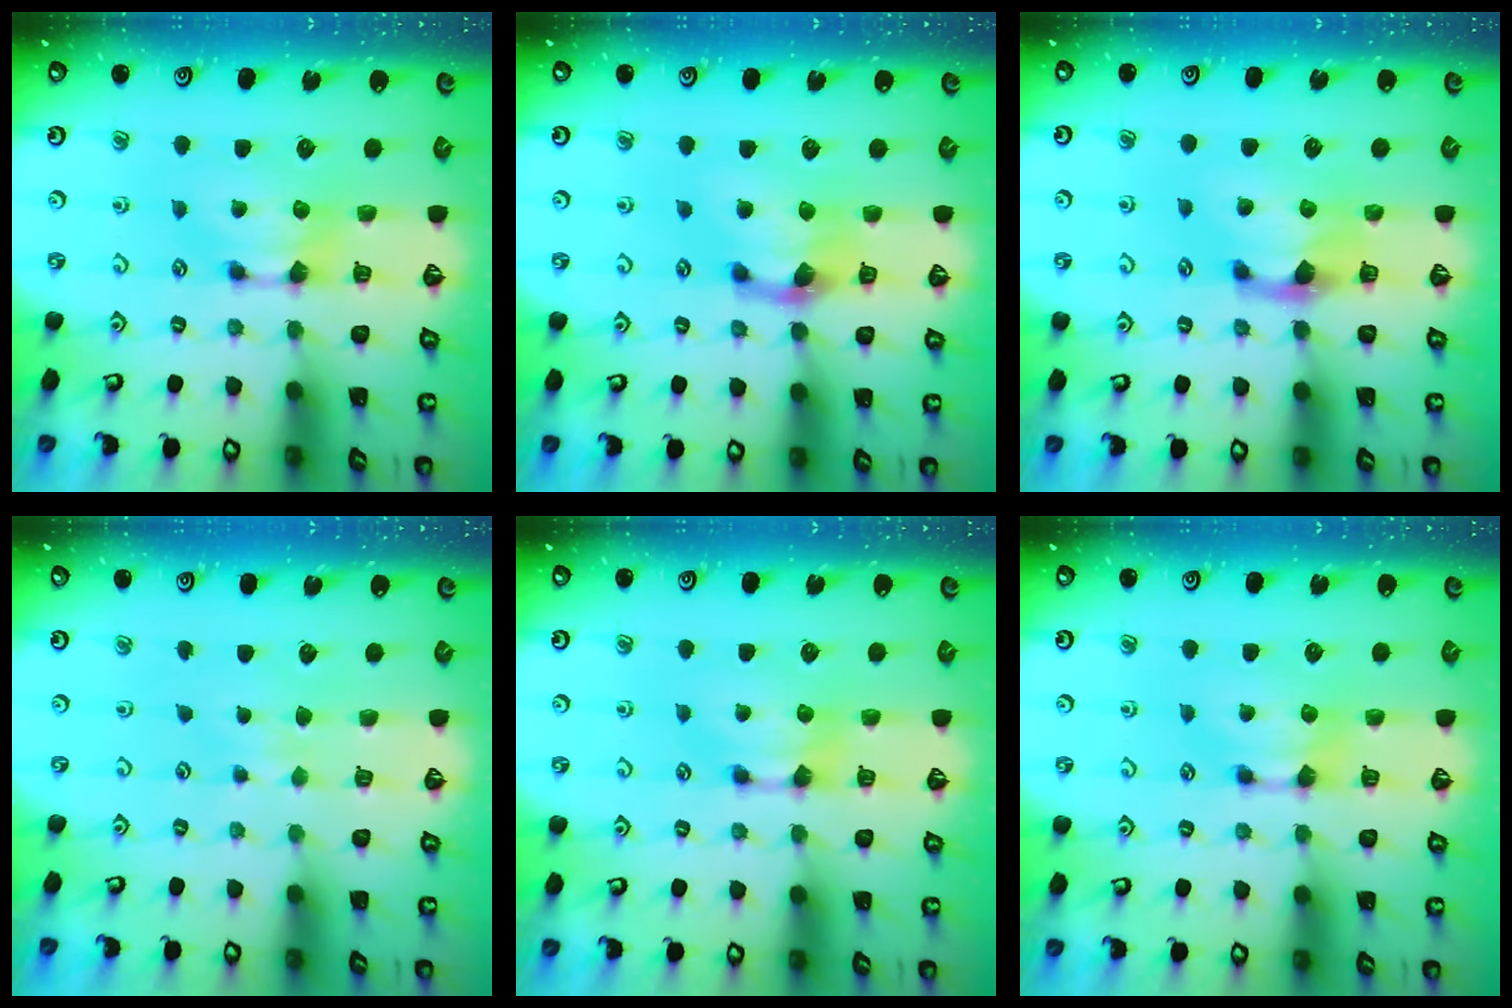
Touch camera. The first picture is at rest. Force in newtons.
{"total": 2.1, "press": 1.3, "slide": 1.7}
{"total": 1.6, "press": 1.2, "slide": 1.1}
{"total": 3.7, "press": 3.6, "slide": 0.3}
{"total": 0.0}
{"total": 0.0}